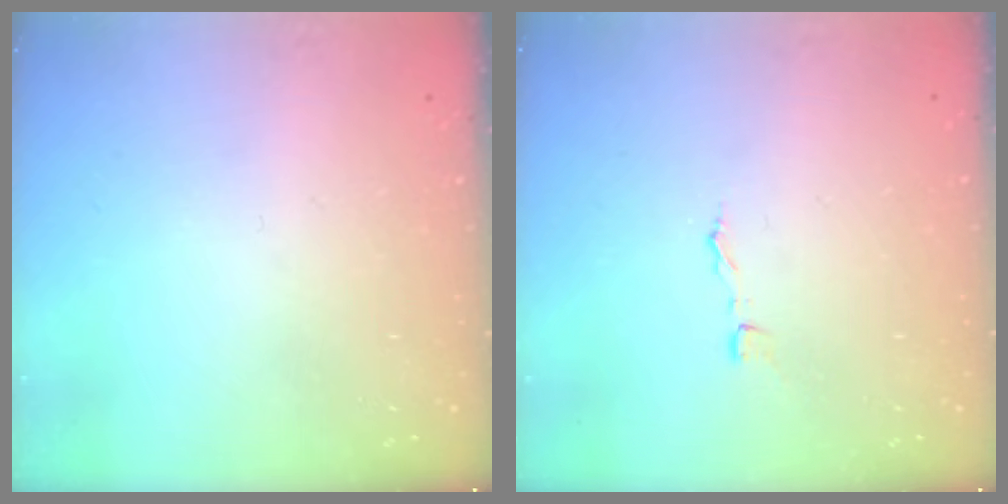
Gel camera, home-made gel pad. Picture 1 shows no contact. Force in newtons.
{"total": 1.9, "press": 1.9, "slide": 0.1}